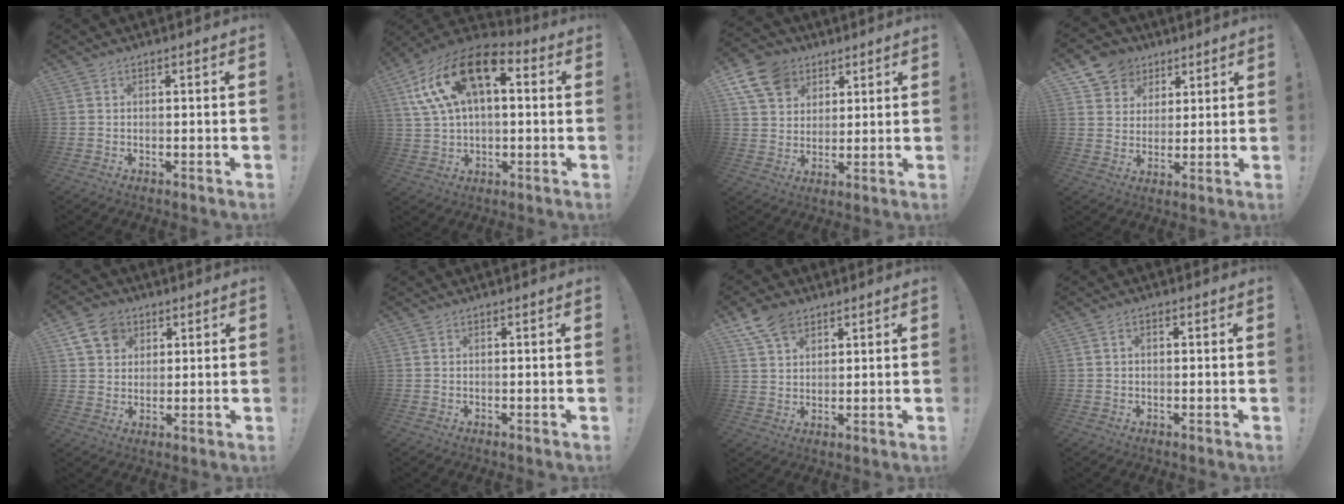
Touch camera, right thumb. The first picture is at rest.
{"total": 19.1, "force": [7.1, 11.3, 13.7], "torque": [-0.234, -0.014, 0.131]}
{"total": 12.5, "force": [6.3, 9.5, 5.0], "torque": [-0.088, -0.025, 0.128]}
{"total": 9.2, "force": [5.0, 7.5, 1.5], "torque": [-0.026, -0.030, 0.103]}
{"total": 9.7, "force": [4.7, 7.6, 3.9], "torque": [-0.069, -0.010, 0.095]}
{"total": 0.0}
{"total": 8.5, "force": [5.5, 5.2, 3.8], "torque": [-0.064, -0.021, 0.108]}
{"total": 1.4, "force": [-0.1, 1.0, 1.0], "torque": [-0.018, 0.004, -0.003]}